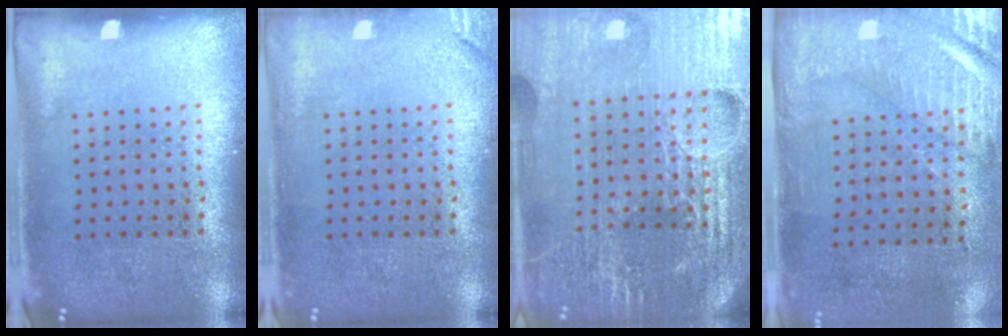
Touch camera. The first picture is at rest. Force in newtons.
{"total": 1.3, "press": 1.2, "slide": 0.3}
{"total": 6.1, "press": 5.4, "slide": 2.7}
{"total": 2.9, "press": 2.5, "slide": 1.5}